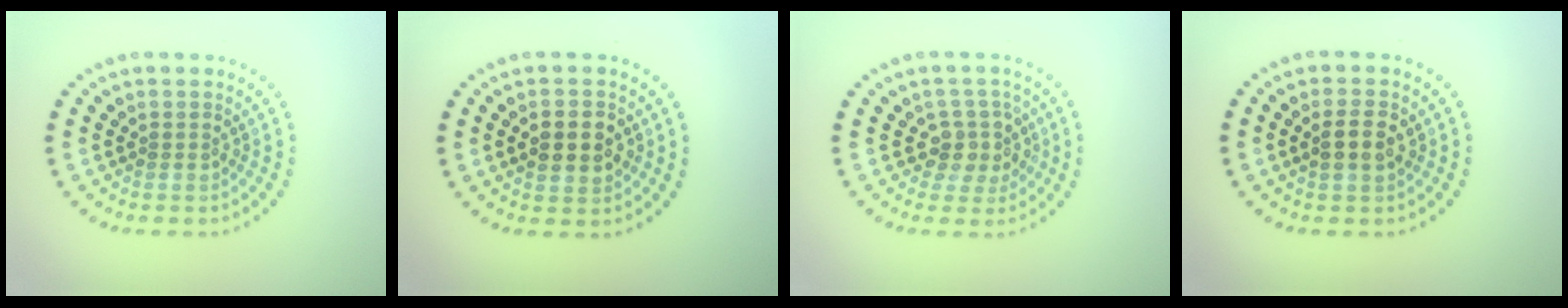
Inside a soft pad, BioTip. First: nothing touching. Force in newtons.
{"total": 3.9, "press": 3.9, "slide": 0.3}
{"total": 3.2, "press": 2.4, "slide": 2.0}
{"total": 2.4, "press": 2.4, "slide": 0.4}